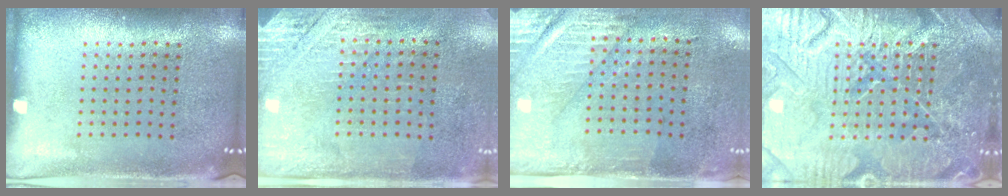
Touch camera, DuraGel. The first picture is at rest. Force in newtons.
{"total": 2.7, "press": 2.4, "slide": 1.3}
{"total": 3.0, "press": 2.5, "slide": 1.6}
{"total": 7.9, "press": 7.8, "slide": 1.1}